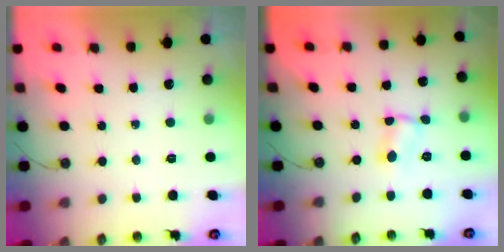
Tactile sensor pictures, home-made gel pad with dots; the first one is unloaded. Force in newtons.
{"total": 1.0, "press": 1.0, "slide": 0.2}